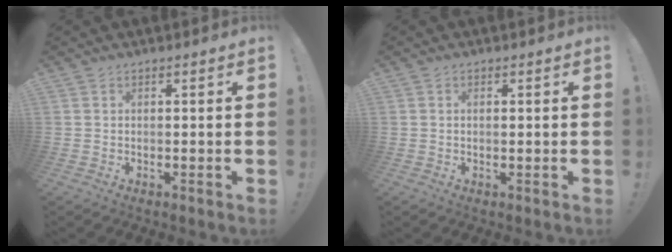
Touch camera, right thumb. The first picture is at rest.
{"total": 0.7, "force": [0.1, 0.2, 0.6], "torque": [-0.007, -0.001, 0.001]}